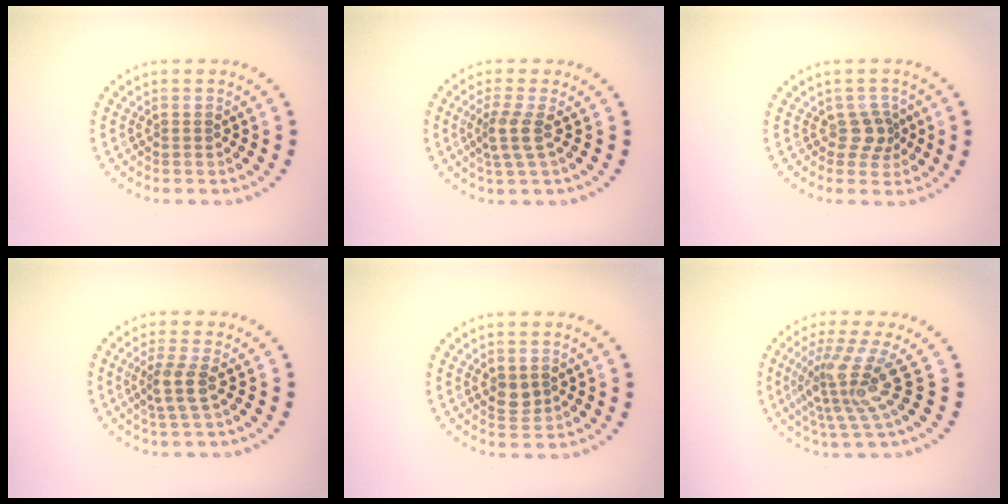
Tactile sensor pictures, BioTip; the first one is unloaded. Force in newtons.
{"total": 2.5, "press": 1.9, "slide": 1.5}
{"total": 2.0, "press": 1.6, "slide": 1.3}
{"total": 2.5, "press": 2.0, "slide": 1.5}
{"total": 1.8, "press": 1.7, "slide": 0.3}
{"total": 4.7, "press": 3.0, "slide": 3.6}